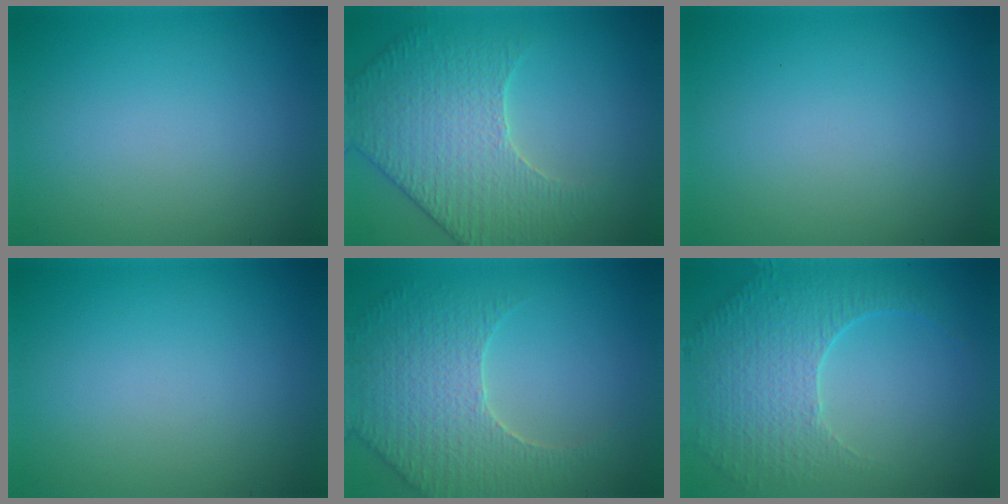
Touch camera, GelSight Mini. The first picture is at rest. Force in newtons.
{"total": 4.6, "press": 4.6, "slide": 0.2}
{"total": 0.0}
{"total": 0.0}
{"total": 5.1, "press": 4.6, "slide": 2.1}
{"total": 5.1, "press": 3.7, "slide": 3.6}